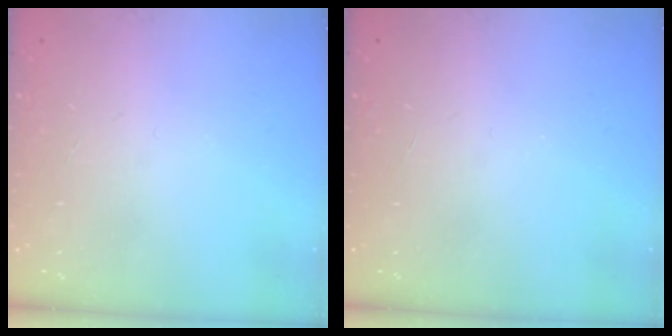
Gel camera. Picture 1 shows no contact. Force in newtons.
{"total": 0.0}